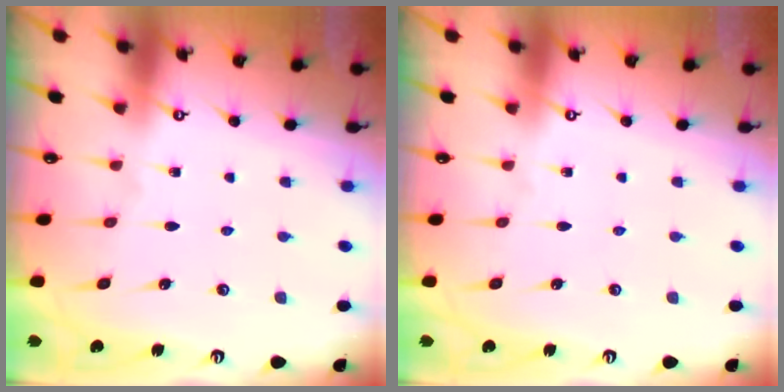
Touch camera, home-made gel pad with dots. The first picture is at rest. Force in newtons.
{"total": 0.0}